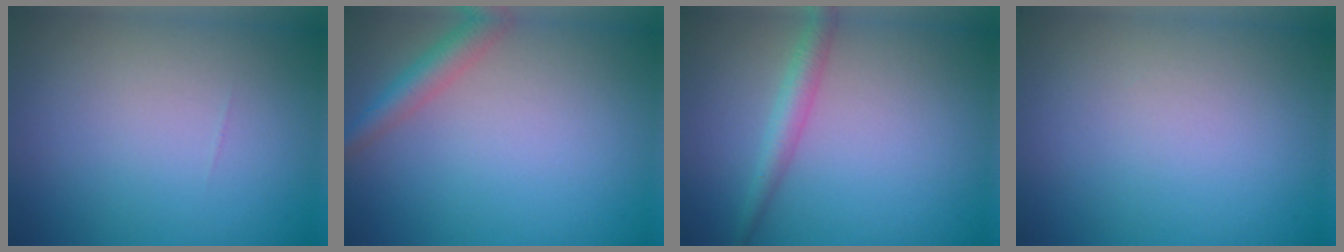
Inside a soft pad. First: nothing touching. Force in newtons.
{"total": 2.7, "press": 2.7, "slide": 0.1}
{"total": 2.3, "press": 2.3, "slide": 0.1}
{"total": 0.0}